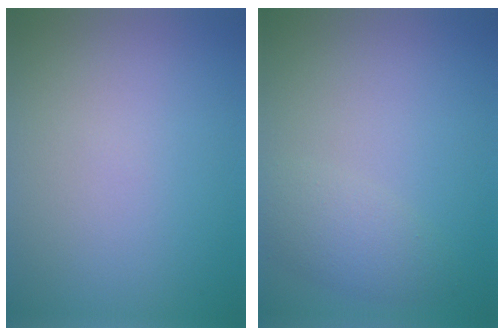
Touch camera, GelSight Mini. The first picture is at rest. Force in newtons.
{"total": 2.5, "press": 2.5, "slide": 0.1}